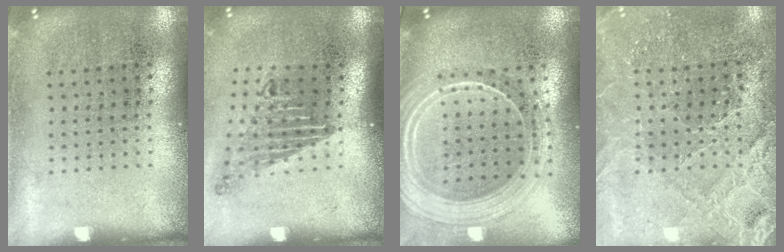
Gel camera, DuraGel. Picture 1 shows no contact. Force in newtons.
{"total": 1.7, "press": 1.2, "slide": 1.2}
{"total": 2.4, "press": 2.1, "slide": 1.2}
{"total": 3.2, "press": 3.1, "slide": 0.5}